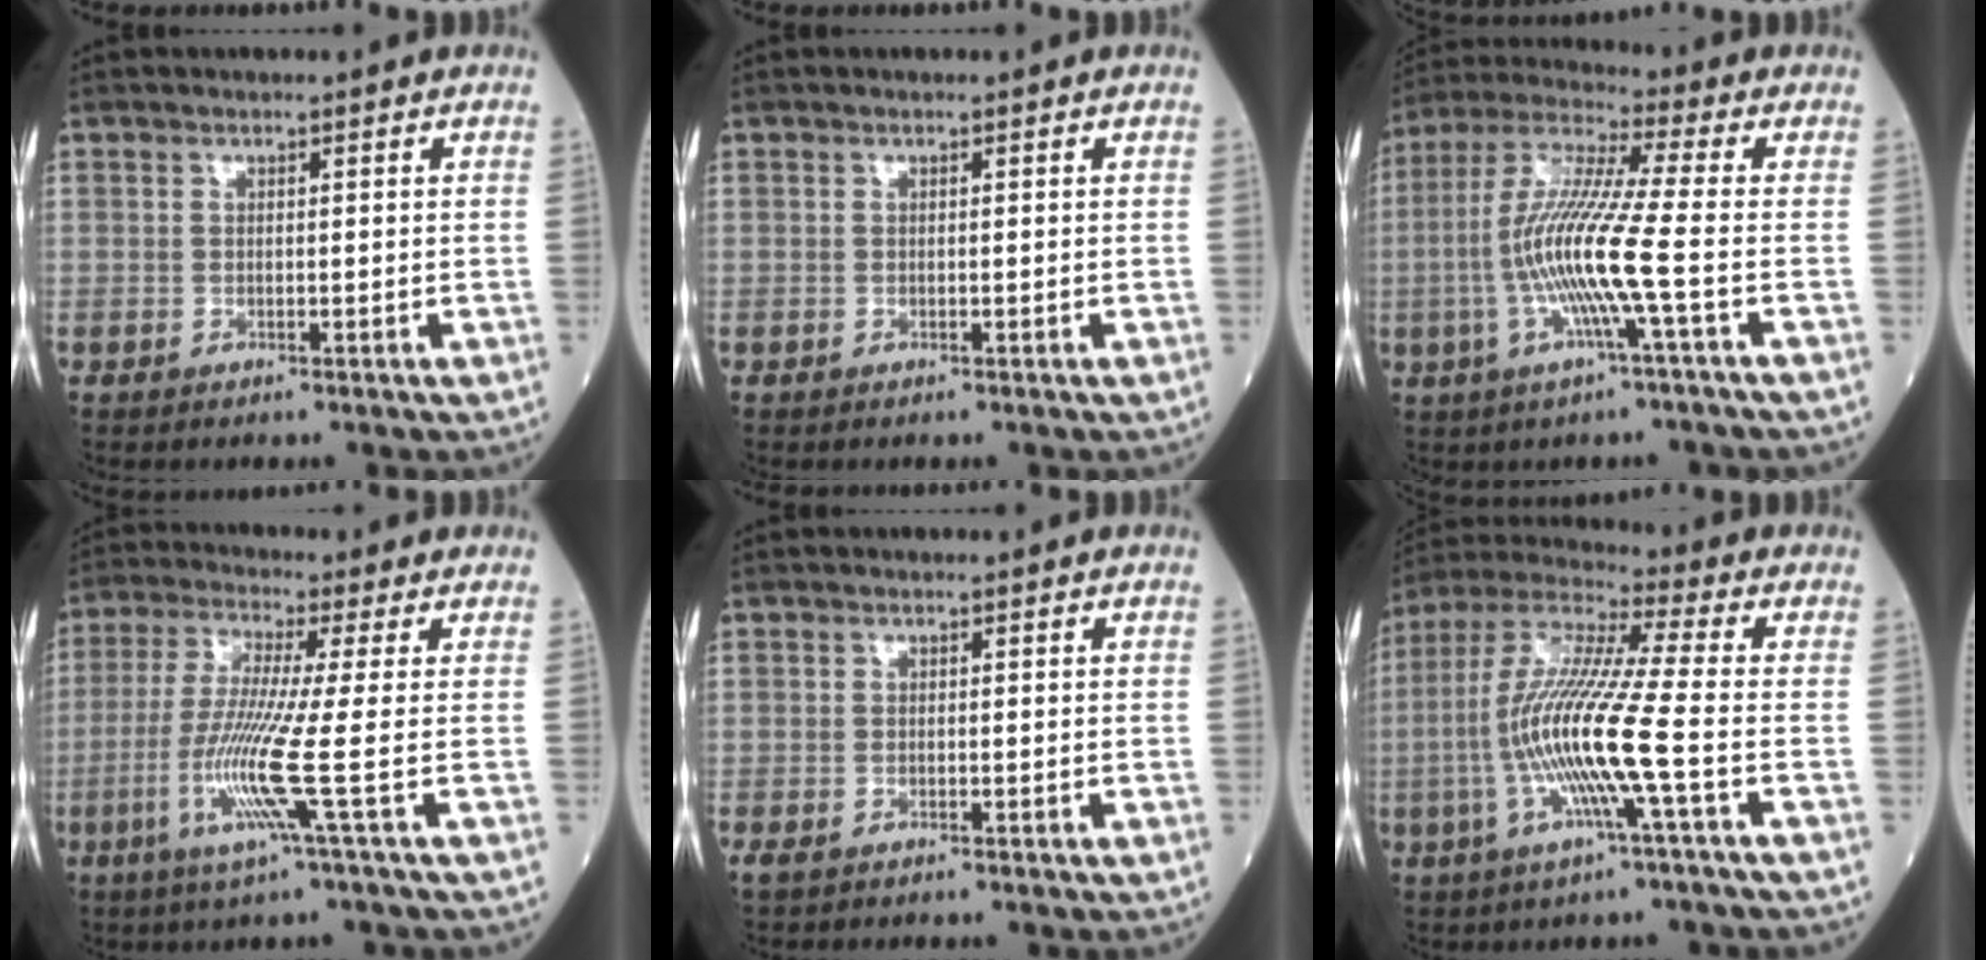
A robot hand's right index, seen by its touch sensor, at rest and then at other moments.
{"total": 0.0}
{"total": 12.9, "force": [-2.7, -0.8, 12.6], "torque": [-0.259, -0.003, -0.060]}
{"total": 9.7, "force": [-2.7, -1.9, 9.1], "torque": [-0.195, -0.021, -0.059]}
{"total": 1.1, "force": [-0.7, 0.3, 0.7], "torque": [-0.019, -0.003, -0.010]}
{"total": 15.0, "force": [-3.2, -0.6, 14.6], "torque": [-0.301, -0.004, -0.072]}